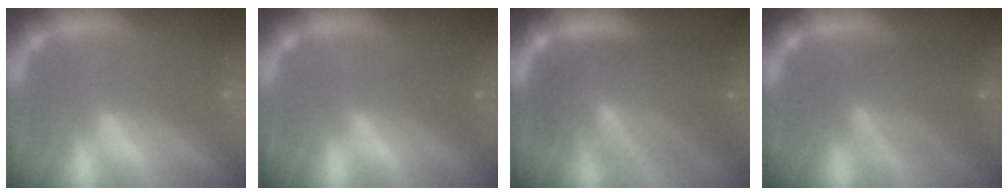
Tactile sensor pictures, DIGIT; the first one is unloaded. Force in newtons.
{"total": 2.0}
{"total": 10.0}
{"total": 6.6}